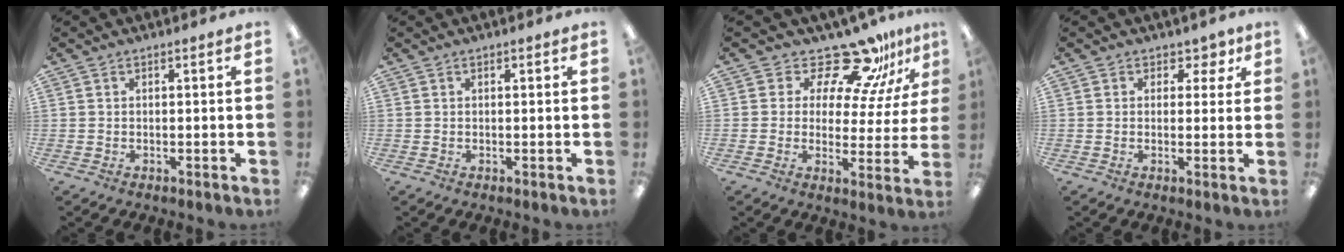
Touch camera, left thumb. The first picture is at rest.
{"total": 0.5, "force": [0.2, 0.2, 0.4], "torque": [-0.008, 0.002, 0.003]}
{"total": 15.7, "force": [13.0, 5.9, 6.5], "torque": [-0.103, -0.102, 0.228]}
{"total": 3.4, "force": [1.7, 2.8, 1.1], "torque": [-0.003, -0.004, 0.026]}